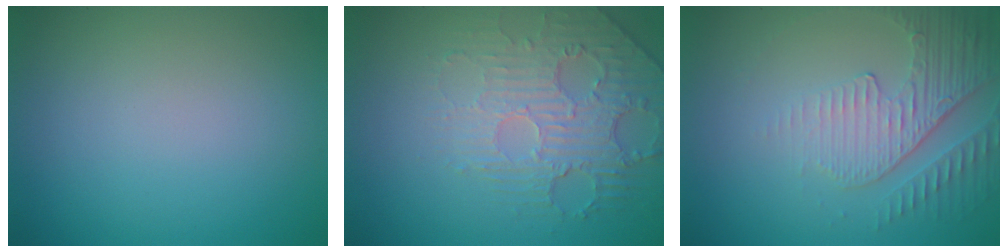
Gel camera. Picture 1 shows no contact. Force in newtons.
{"total": 2.9, "press": 2.4, "slide": 1.6}
{"total": 4.9, "press": 3.3, "slide": 3.6}